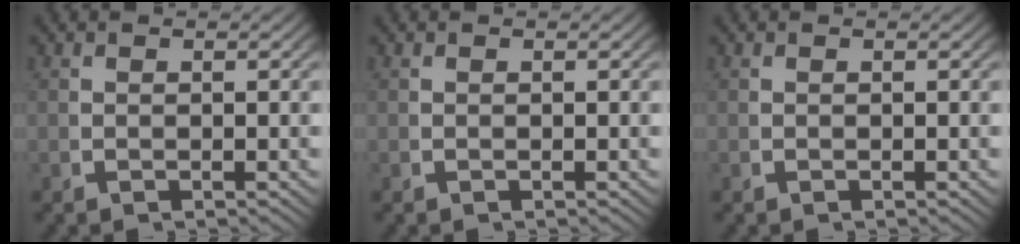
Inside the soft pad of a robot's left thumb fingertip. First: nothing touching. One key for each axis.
{"total": 0.0}
{"total": 0.0}